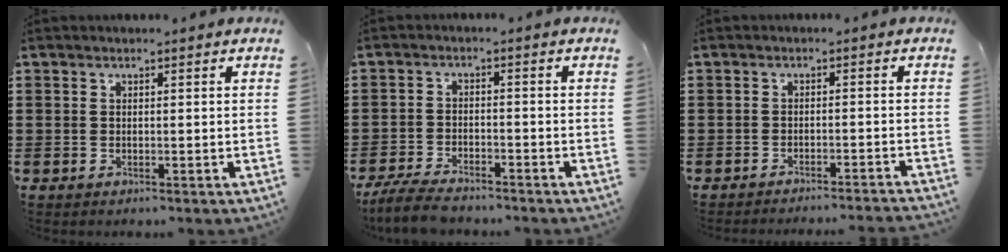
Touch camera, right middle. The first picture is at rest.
{"total": 5.1, "force": [-4.6, 1.0, 2.0], "torque": [-0.051, -0.003, -0.095]}
{"total": 2.0, "force": [-1.9, -0.4, 0.3], "torque": [-0.005, 0.004, -0.040]}